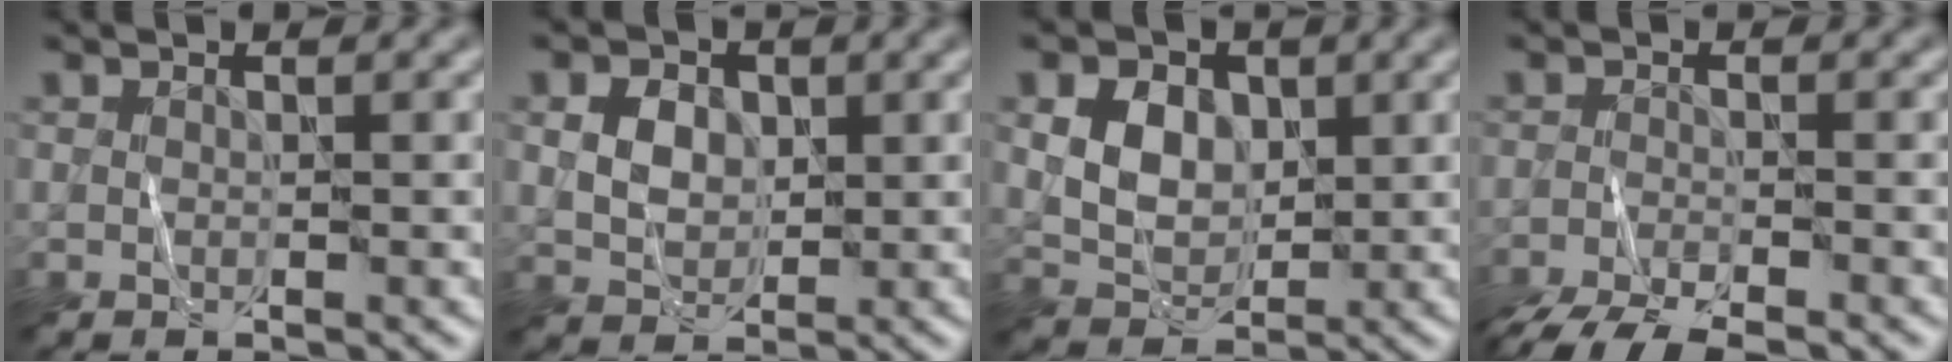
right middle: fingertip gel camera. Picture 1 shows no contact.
{"total": 2.8, "force": [0.8, 2.2, 1.5], "torque": [-0.028, 0.000, 0.012]}
{"total": 4.8, "force": [1.6, 3.7, 2.7], "torque": [-0.059, -0.002, 0.025]}
{"total": 5.7, "force": [-4.8, 1.2, 2.9], "torque": [-0.050, -0.023, -0.087]}